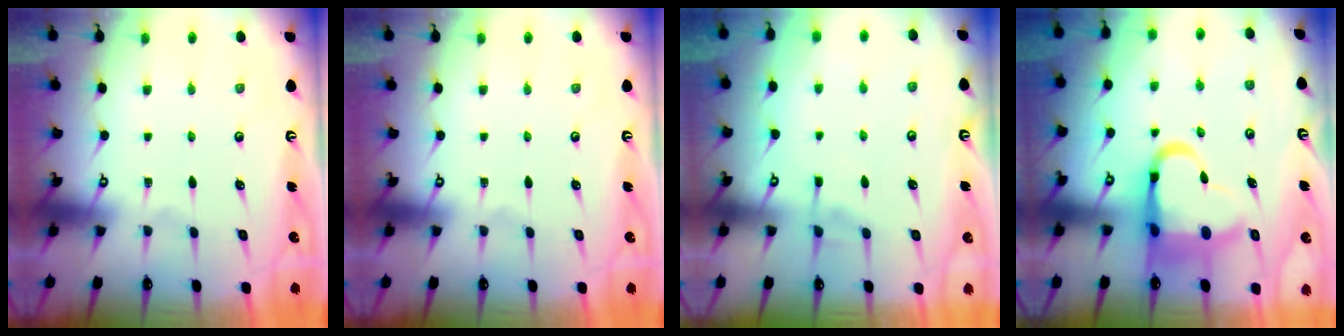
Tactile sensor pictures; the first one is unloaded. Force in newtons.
{"total": 0.0}
{"total": 3.2, "press": 3.2, "slide": 0.4}
{"total": 12.0, "press": 11.7, "slide": 2.7}